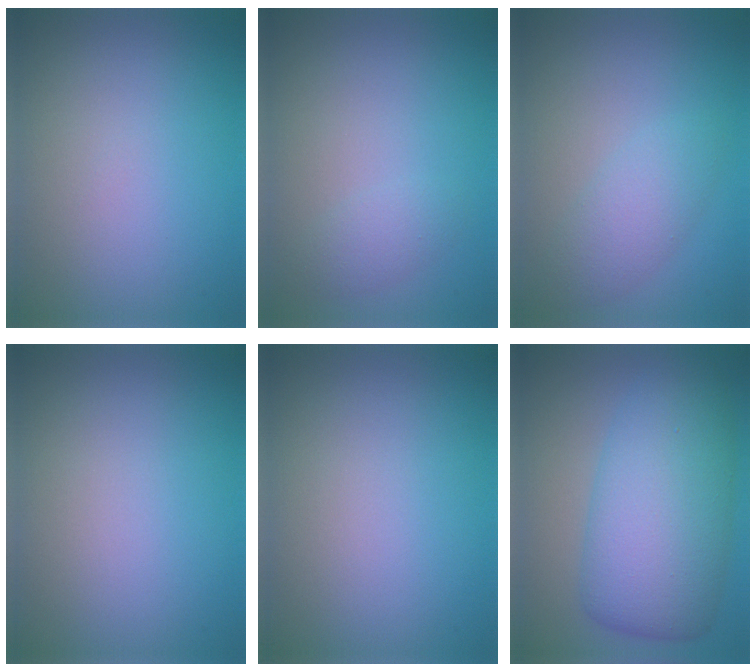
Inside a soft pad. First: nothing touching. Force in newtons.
{"total": 1.5, "press": 1.5, "slide": 0.1}
{"total": 2.7, "press": 2.7, "slide": 0.1}
{"total": 0.0}
{"total": 0.0}
{"total": 9.3, "press": 9.3, "slide": 0.1}